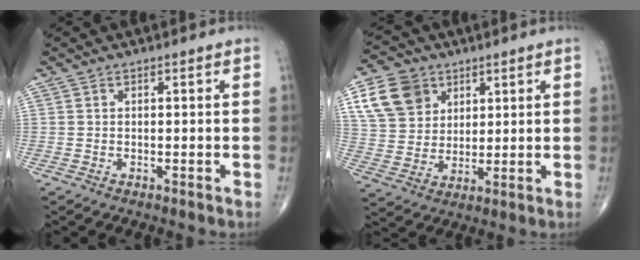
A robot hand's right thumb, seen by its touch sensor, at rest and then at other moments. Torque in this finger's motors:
{"motor_torque": [-0.94, 1.01, 0.04, 0.00, 0.01]}